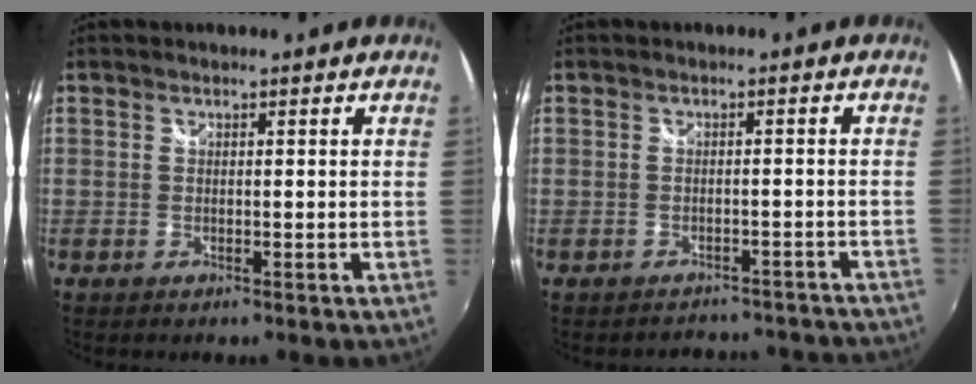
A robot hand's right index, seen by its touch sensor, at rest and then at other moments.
{"total": 9.7, "force": [-8.8, 3.7, 1.6], "torque": [-0.026, 0.022, -0.093]}